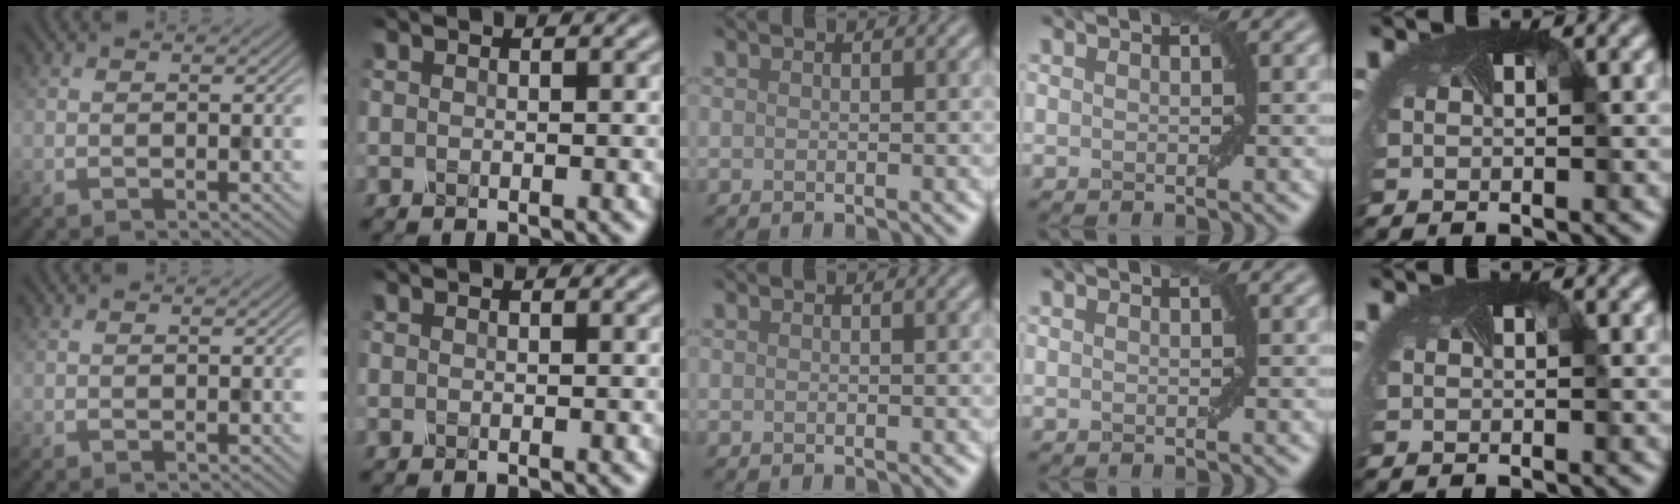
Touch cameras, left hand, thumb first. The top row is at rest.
{}